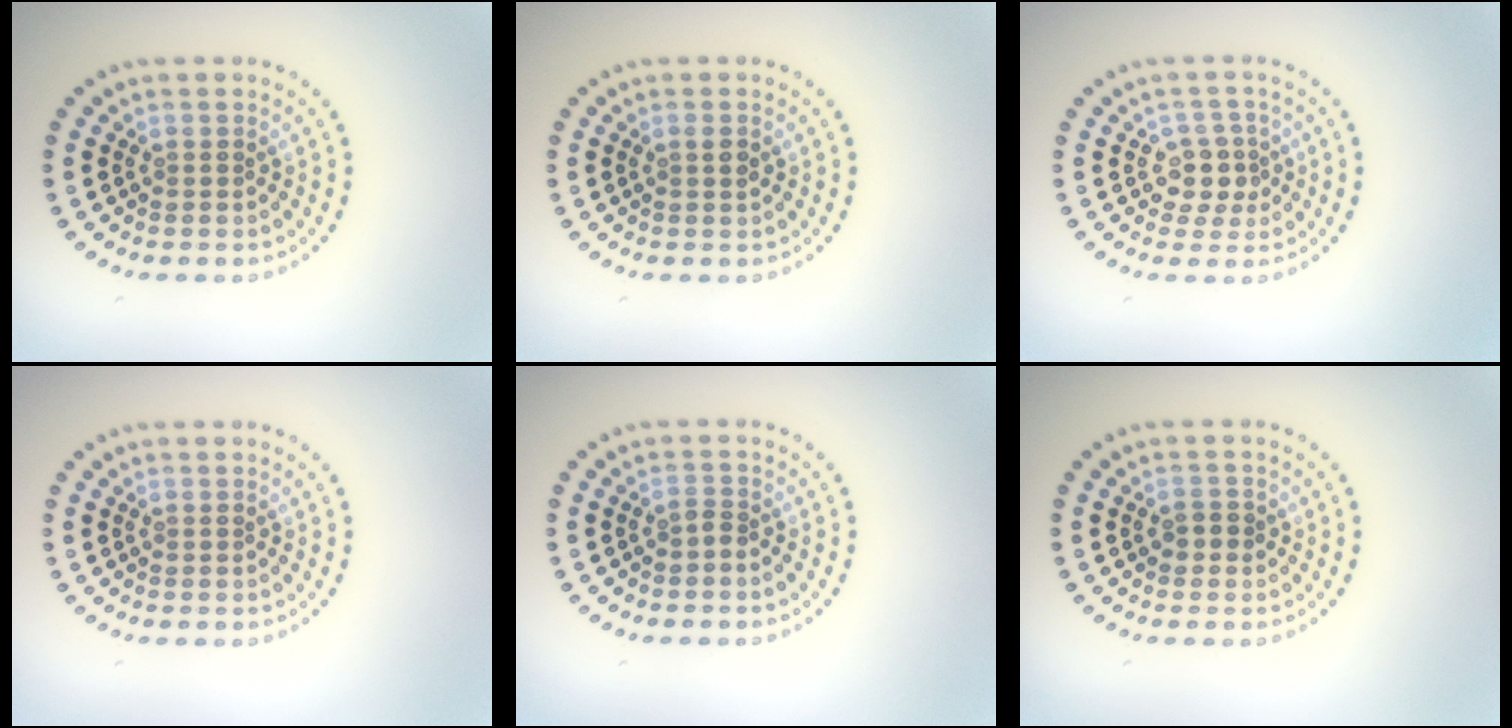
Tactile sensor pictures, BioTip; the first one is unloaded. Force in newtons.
{"total": 0.9, "press": 0.8, "slide": 0.5}
{"total": 2.4, "press": 2.1, "slide": 1.2}
{"total": 0.0}
{"total": 0.6, "press": 0.4, "slide": 0.5}
{"total": 1.1, "press": 1.1, "slide": 0.4}